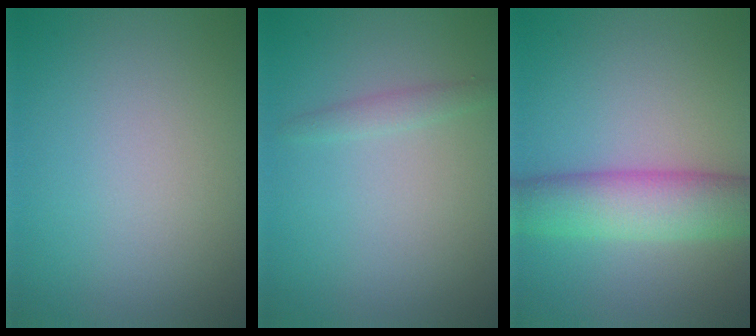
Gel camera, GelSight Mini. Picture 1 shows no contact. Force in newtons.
{"total": 1.1, "press": 1.1, "slide": 0.0}
{"total": 6.2, "press": 6.2, "slide": 0.2}